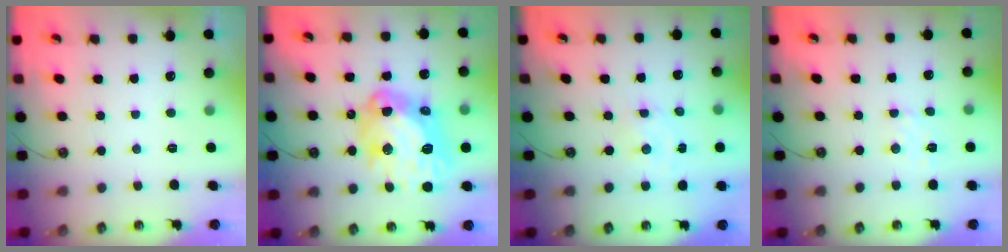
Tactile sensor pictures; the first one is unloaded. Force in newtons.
{"total": 20.9, "press": 20.8, "slide": 2.3}
{"total": 1.6, "press": 1.6, "slide": 0.2}
{"total": 4.3, "press": 4.3, "slide": 0.6}